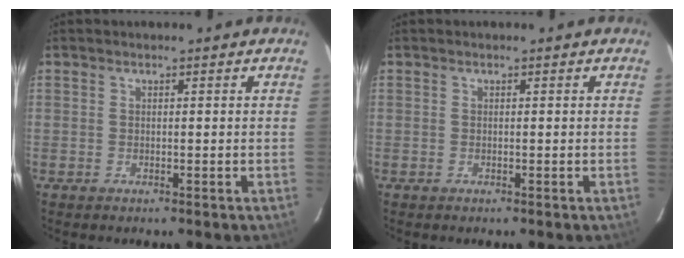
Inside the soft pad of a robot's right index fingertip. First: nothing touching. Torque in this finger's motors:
{"motor_torque": [-0.02, 0.00, 0.00, 0.00]}